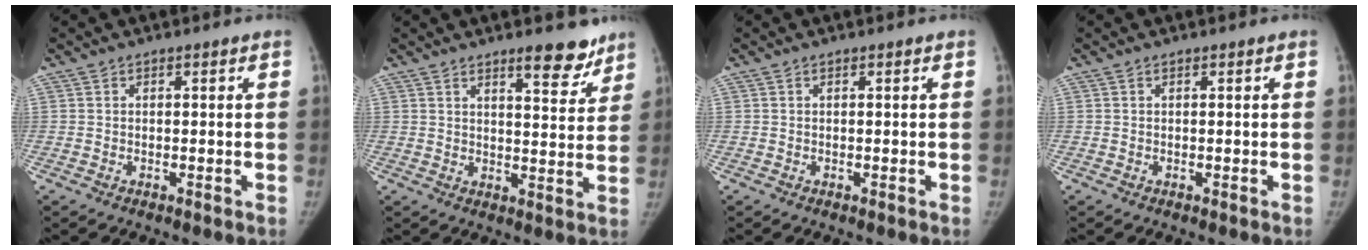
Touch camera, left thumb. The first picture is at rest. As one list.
[{"total": 7.4, "force": [5.6, 2.2, 4.4], "torque": [-0.028, -0.040, 0.074]}, {"total": 0.0}, {"total": 0.0}]